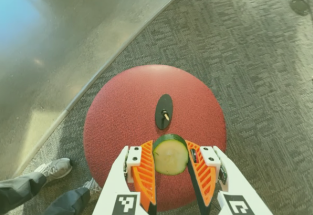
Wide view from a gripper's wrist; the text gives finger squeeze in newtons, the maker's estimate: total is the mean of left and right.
{"total": 11.1, "left": 11.1, "right": 11.2}